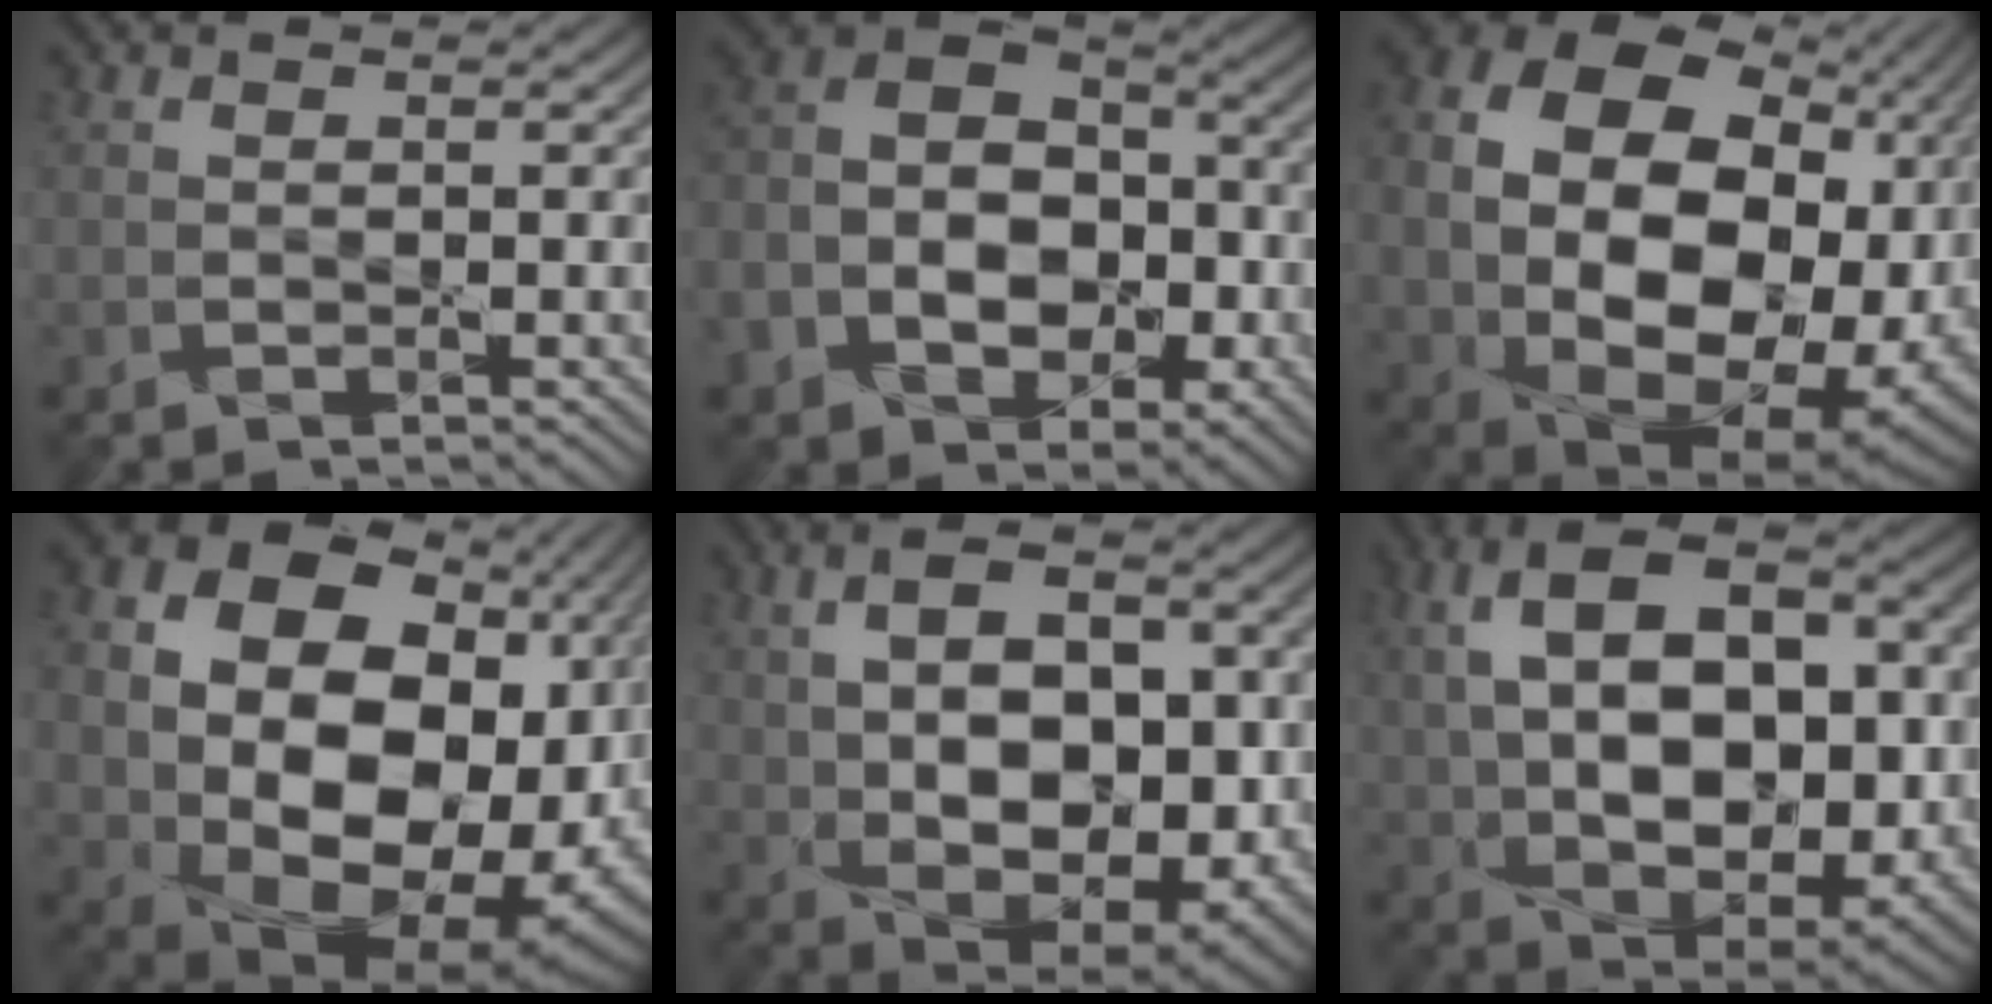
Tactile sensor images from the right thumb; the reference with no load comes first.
{"total": 13.7, "force": [-4.4, 9.7, 8.6], "torque": [-0.171, -0.021, -0.080]}
{"total": 22.1, "force": [-0.6, 15.7, 15.5], "torque": [-0.330, -0.050, 0.047]}
{"total": 22.8, "force": [0.0, 17.6, 14.5], "torque": [-0.289, -0.053, 0.046]}
{"total": 15.5, "force": [0.5, 9.1, 12.5], "torque": [-0.197, -0.009, 0.014]}
{"total": 17.5, "force": [2.2, 10.6, 13.8], "torque": [-0.254, 0.005, 0.041]}